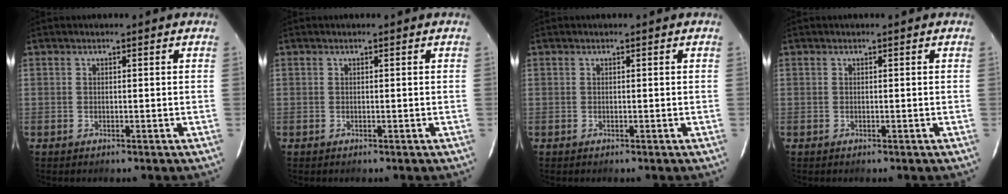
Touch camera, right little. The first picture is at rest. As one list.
[{"total": 0.0}, {"total": 0.0}, {"total": 0.0}]